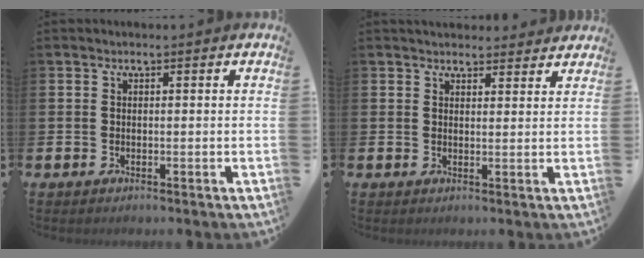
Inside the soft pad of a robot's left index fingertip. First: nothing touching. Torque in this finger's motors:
{"motor_torque": [1.03, -1.11, 0.53, 0.10]}